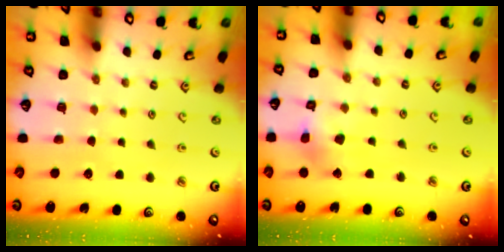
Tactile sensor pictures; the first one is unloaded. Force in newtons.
{"total": 7.2, "press": 7.2, "slide": 0.5}